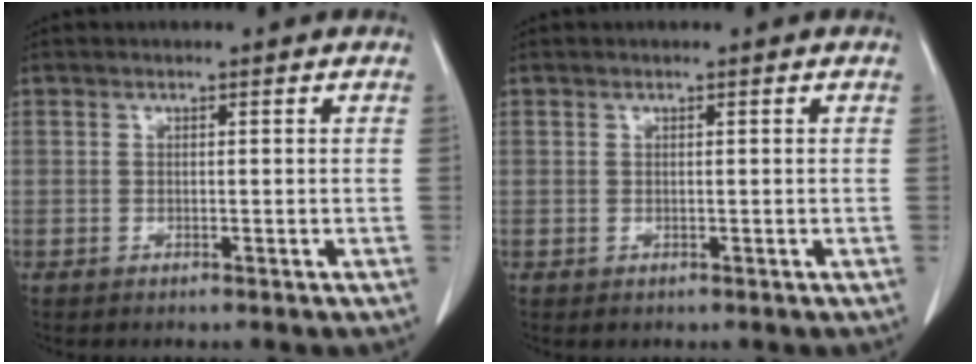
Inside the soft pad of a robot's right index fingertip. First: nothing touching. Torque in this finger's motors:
{"motor_torque": [0.10, -0.13, -0.01, -0.02]}